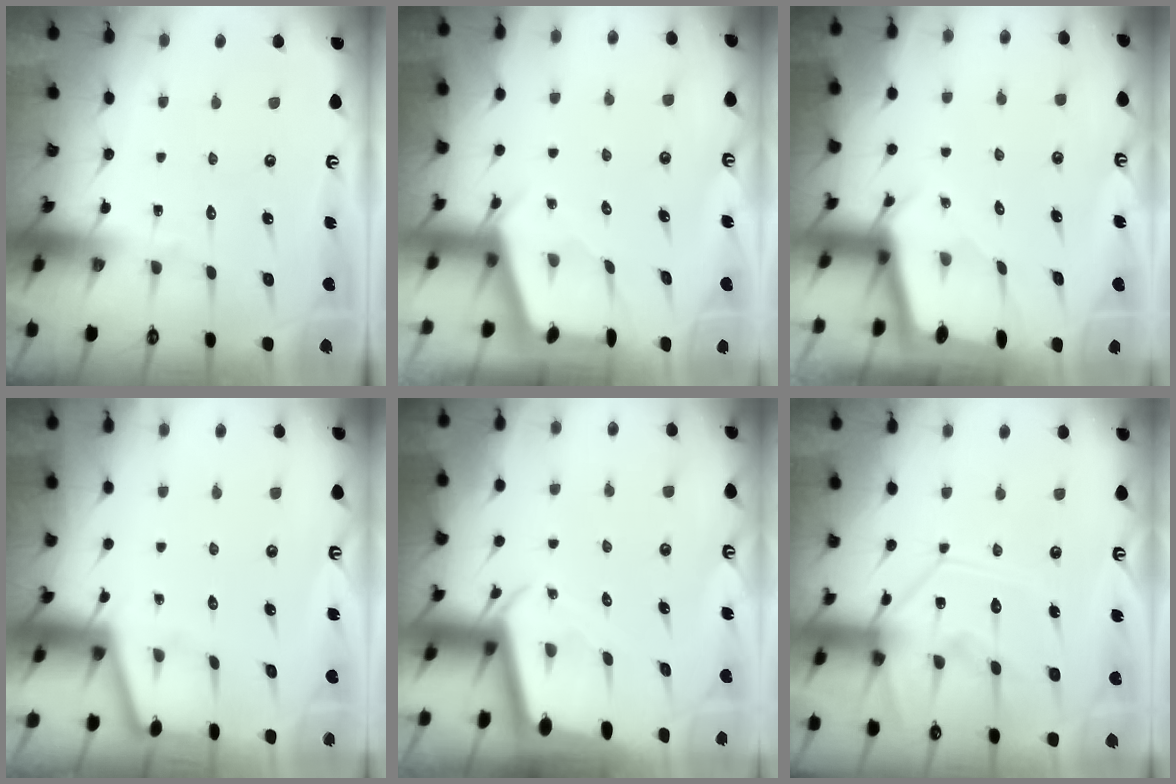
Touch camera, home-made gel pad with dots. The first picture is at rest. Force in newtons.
{"total": 2.4, "press": 2.4, "slide": 0.3}
{"total": 1.4, "press": 1.4, "slide": 0.1}
{"total": 1.9, "press": 1.9, "slide": 0.2}
{"total": 1.9, "press": 1.9, "slide": 0.1}
{"total": 12.3, "press": 12.2, "slide": 1.5}